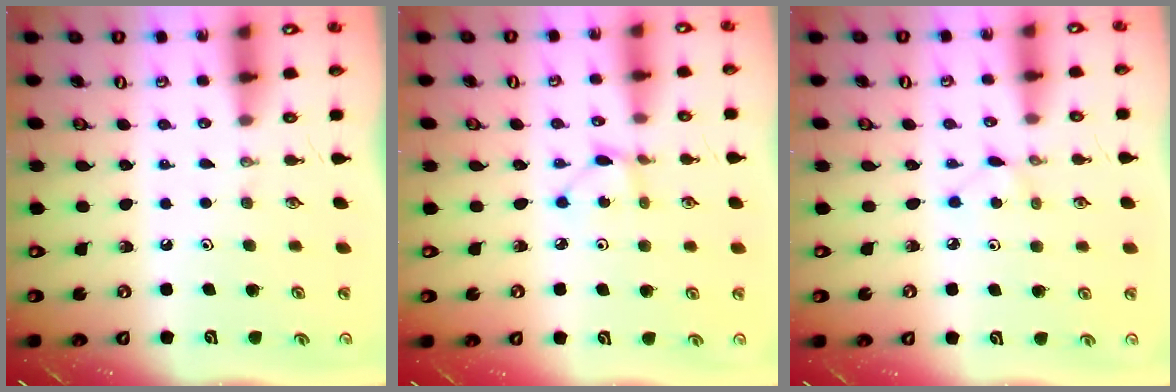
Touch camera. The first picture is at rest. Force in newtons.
{"total": 1.5, "press": 1.5, "slide": 0.2}
{"total": 2.9, "press": 2.9, "slide": 0.3}